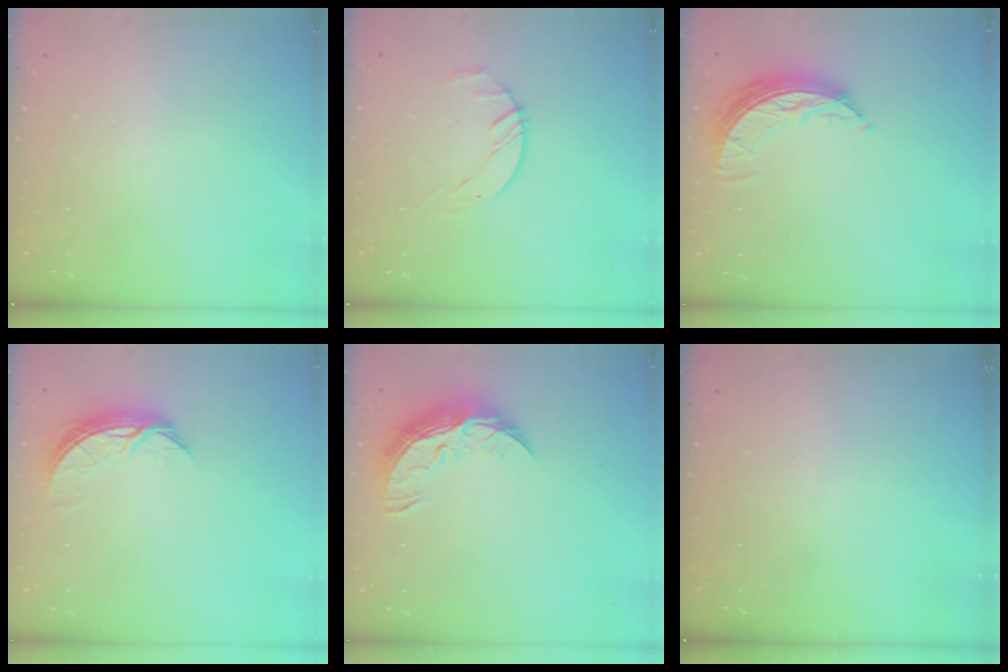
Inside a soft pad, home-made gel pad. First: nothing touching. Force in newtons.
{"total": 1.8, "press": 1.7, "slide": 0.3}
{"total": 8.4, "press": 8.4, "slide": 0.7}
{"total": 7.6, "press": 7.6, "slide": 0.5}
{"total": 10.7, "press": 10.6, "slide": 0.6}
{"total": 0.0}